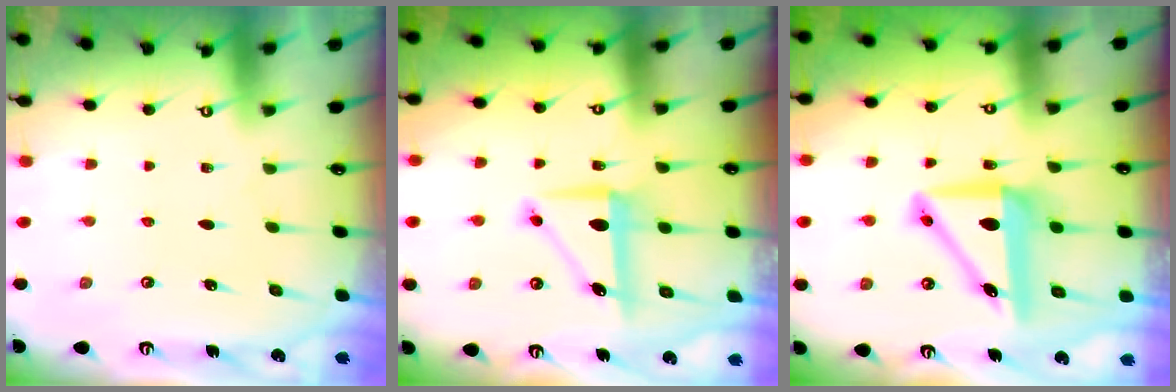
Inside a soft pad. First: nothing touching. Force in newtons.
{"total": 8.3, "press": 8.3, "slide": 0.6}
{"total": 9.8, "press": 9.6, "slide": 2.2}